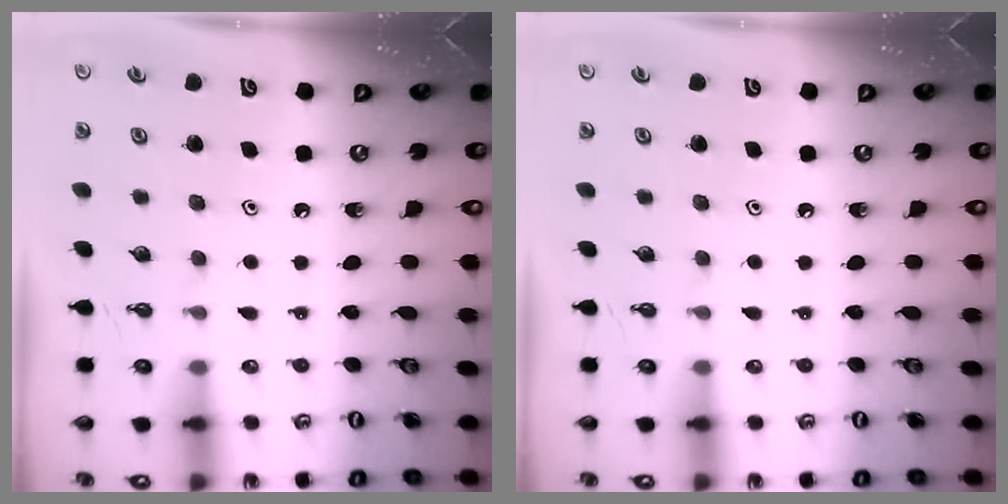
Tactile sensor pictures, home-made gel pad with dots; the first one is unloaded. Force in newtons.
{"total": 0.0}